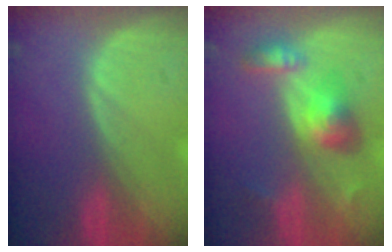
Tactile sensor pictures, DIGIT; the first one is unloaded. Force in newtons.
{"total": 6.3, "press": 5.8, "slide": 2.4}